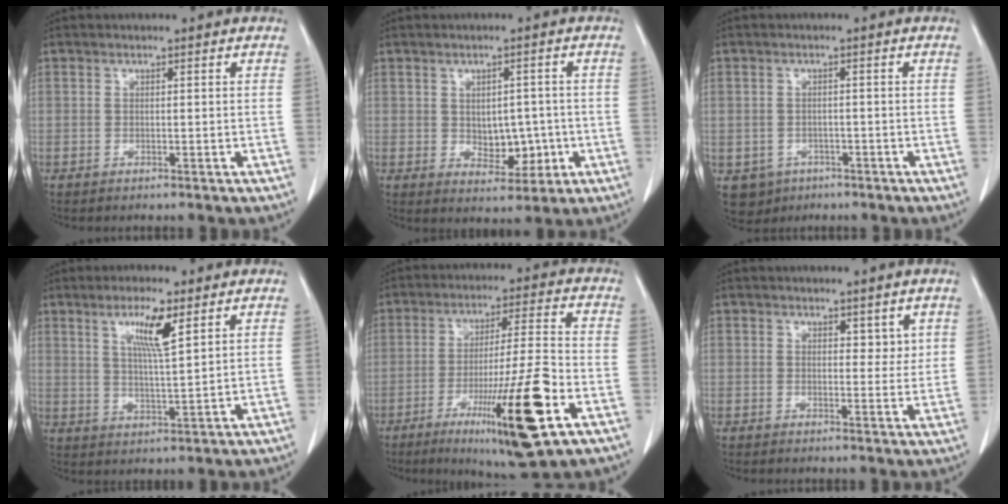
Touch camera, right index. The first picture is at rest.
{"total": 5.5, "force": [-0.6, 3.6, 4.2], "torque": [-0.048, 0.003, 0.003]}
{"total": 4.6, "force": [-2.3, 4.0, 0.4], "torque": [-0.001, 0.007, -0.032]}
{"total": 6.7, "force": [3.4, 0.3, 5.7], "torque": [-0.104, -0.006, 0.060]}
{"total": 16.7, "force": [-6.9, 0.4, 15.2], "torque": [-0.252, -0.028, -0.108]}
{"total": 2.6, "force": [1.7, 1.6, 1.3], "torque": [-0.004, -0.008, 0.022]}